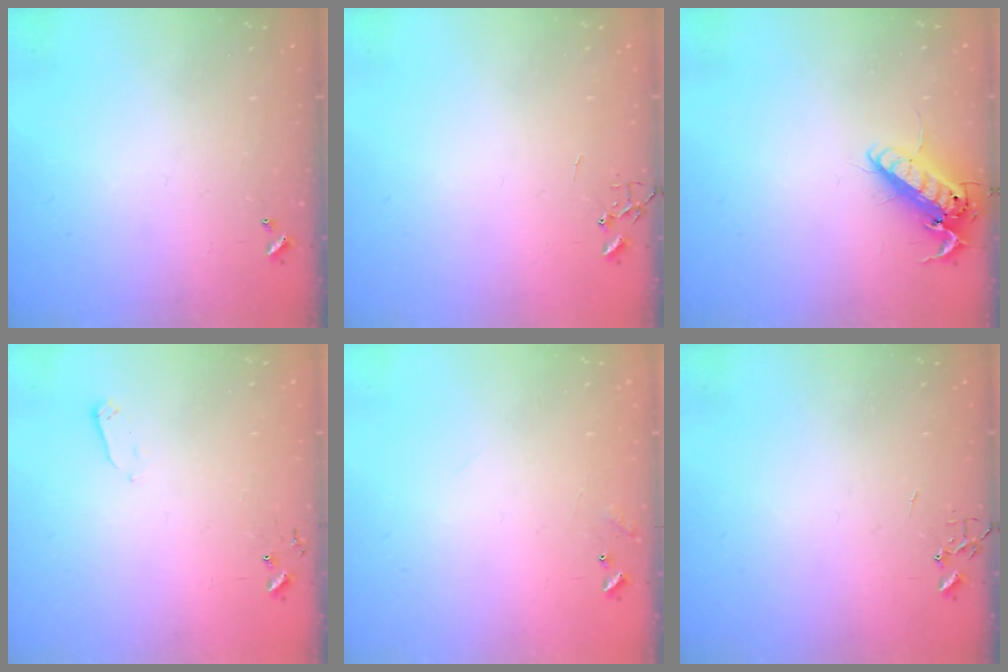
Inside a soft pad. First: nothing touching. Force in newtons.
{"total": 0.0}
{"total": 13.8, "press": 13.6, "slide": 2.3}
{"total": 2.4, "press": 2.4, "slide": 0.4}
{"total": 6.9, "press": 6.9, "slide": 0.4}
{"total": 0.0}